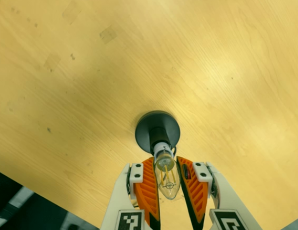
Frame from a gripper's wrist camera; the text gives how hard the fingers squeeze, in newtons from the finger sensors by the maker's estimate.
{"total": 11.4, "left": 10.0, "right": 12.9}